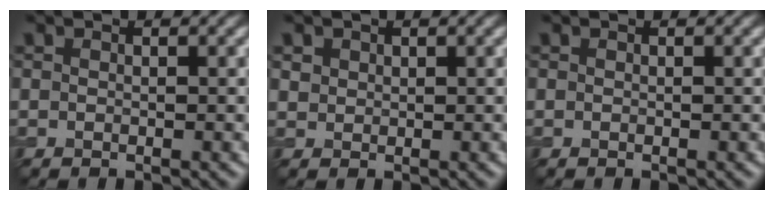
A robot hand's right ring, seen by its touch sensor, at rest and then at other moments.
{"total": 1.0, "force": [0.6, 0.8, 0.2], "torque": [-0.002, -0.003, 0.014]}
{"total": 0.0}